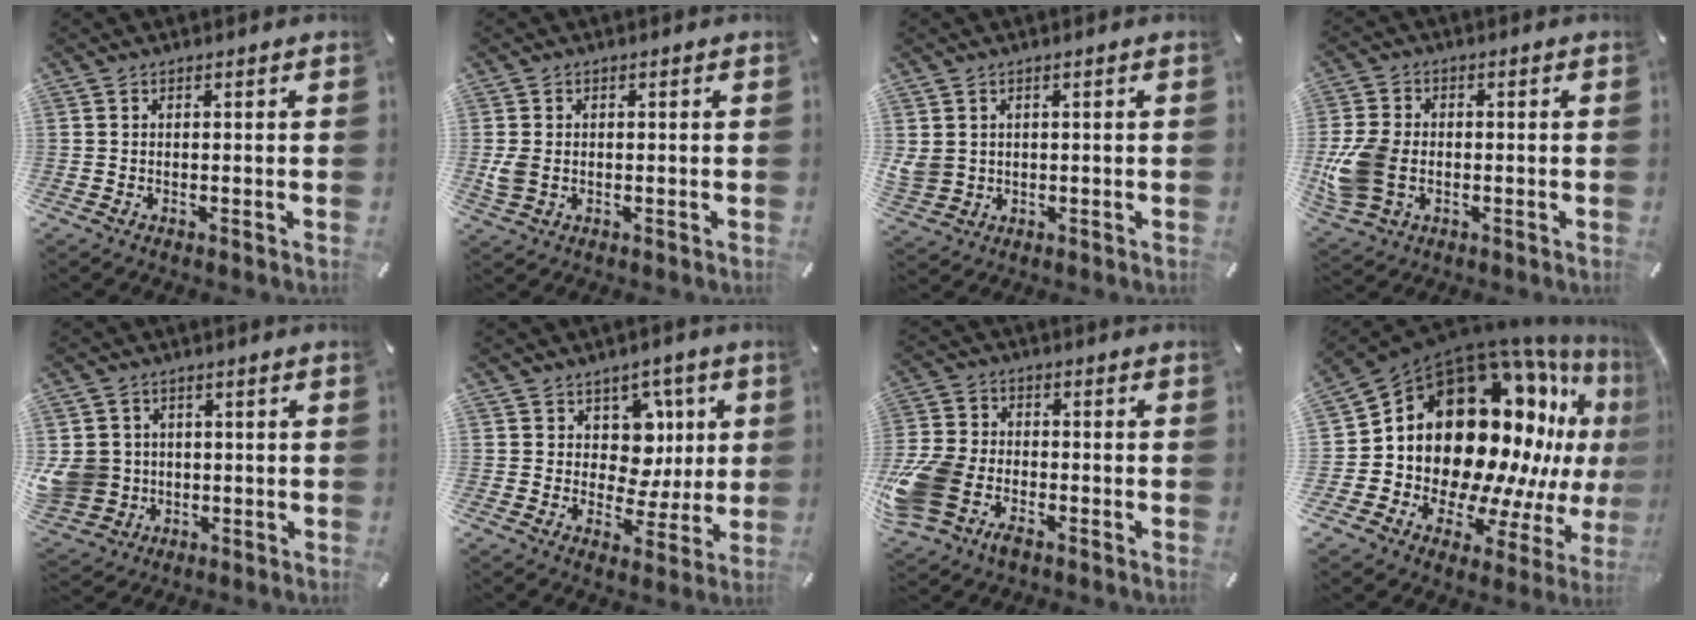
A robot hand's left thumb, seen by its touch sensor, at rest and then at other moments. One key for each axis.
{"total": 3.7, "fx": -0.3, "fy": 2.8, "fz": 2.3, "tx": -0.038, "ty": 0.002, "tz": -0.007}
{"total": 4.0, "fx": 1.0, "fy": 3.8, "fz": 0.9, "tx": -0.039, "ty": 0.001, "tz": 0.018}
{"total": 11.4, "fx": -1.9, "fy": 8.6, "fz": 7.2, "tx": -0.169, "ty": 0.010, "tz": -0.031}
{"total": 8.5, "fx": 0.2, "fy": 8.2, "fz": 2.2, "tx": -0.076, "ty": 0.003, "tz": 0.007}
{"total": 10.1, "fx": 2.9, "fy": 8.7, "fz": 4.3, "tx": -0.048, "ty": -0.017, "tz": 0.054}
{"total": 12.3, "fx": -5.8, "fy": 8.7, "fz": 6.4, "tx": -0.138, "ty": 0.038, "tz": -0.102}
{"total": 25.7, "fx": 8.0, "fy": 17.8, "fz": 16.8, "tx": -0.248, "ty": -0.120, "tz": 0.183}